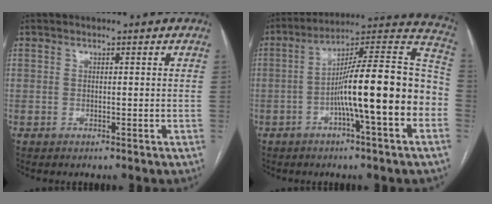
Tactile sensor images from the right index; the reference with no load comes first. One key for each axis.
{"total": 18.2, "fx": -4.2, "fy": 1.1, "fz": 17.7, "tx": -0.258, "ty": 0.027, "tz": -0.071}